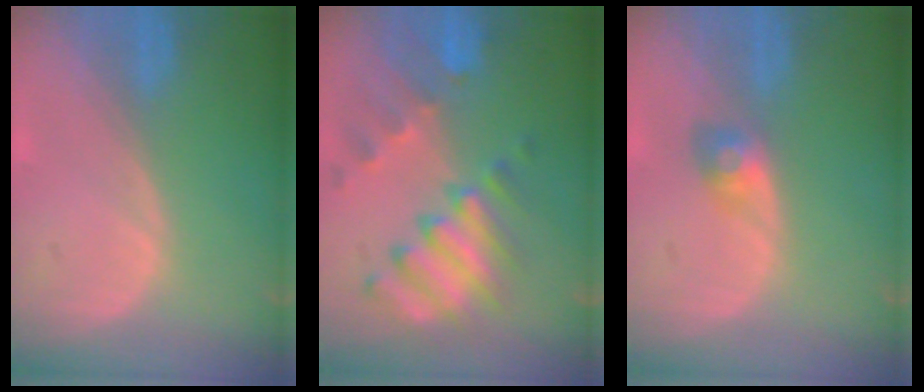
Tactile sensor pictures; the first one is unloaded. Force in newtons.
{"total": 10.2, "press": 8.9, "slide": 5.0}
{"total": 3.0, "press": 2.6, "slide": 1.4}